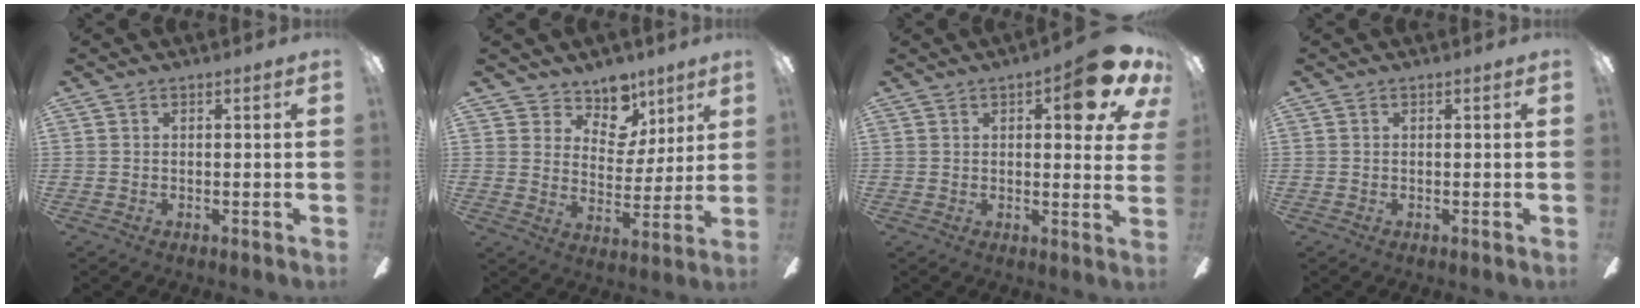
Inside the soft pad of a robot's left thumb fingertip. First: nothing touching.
{"total": 10.8, "force": [8.0, 6.7, 2.7], "torque": [-0.046, -0.059, 0.152]}
{"total": 11.7, "force": [5.3, 4.3, 9.6], "torque": [-0.109, -0.025, 0.081]}
{"total": 0.0}